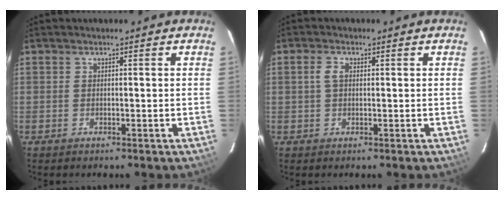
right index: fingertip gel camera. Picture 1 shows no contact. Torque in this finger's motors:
{"motor_torque": [0.17, 0.03, 0.06, 0.03]}